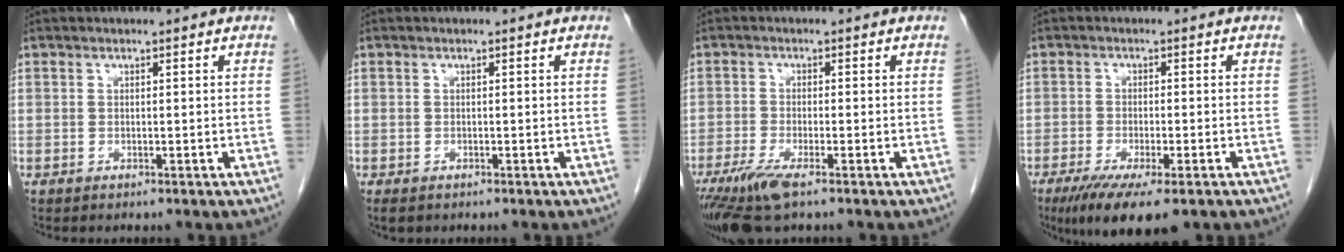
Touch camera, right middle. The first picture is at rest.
{"total": 1.5, "force": [-1.0, 0.9, 0.6], "torque": [-0.011, -0.001, -0.011]}
{"total": 6.3, "force": [-4.0, 1.0, 4.8], "torque": [-0.095, -0.018, -0.074]}
{"total": 9.2, "force": [-6.0, 2.0, 6.7], "torque": [-0.107, -0.022, -0.091]}